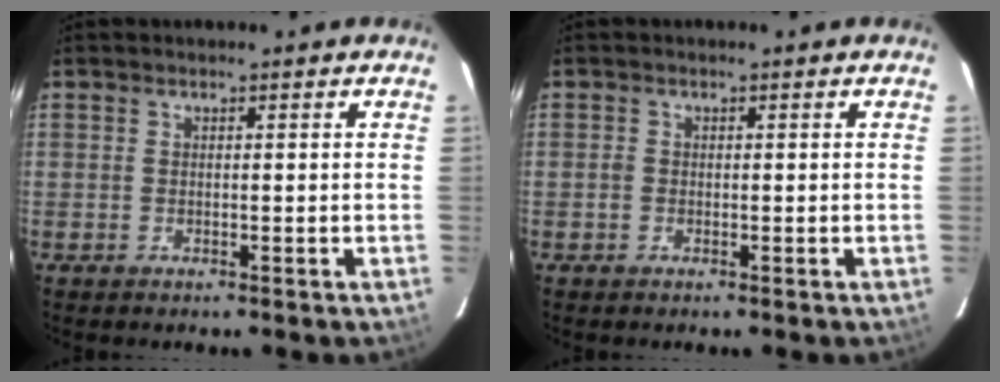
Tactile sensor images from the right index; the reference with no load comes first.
{"total": 0.9, "force": [-0.3, 0.8, 0.3], "torque": [-0.004, 0.000, -0.007]}